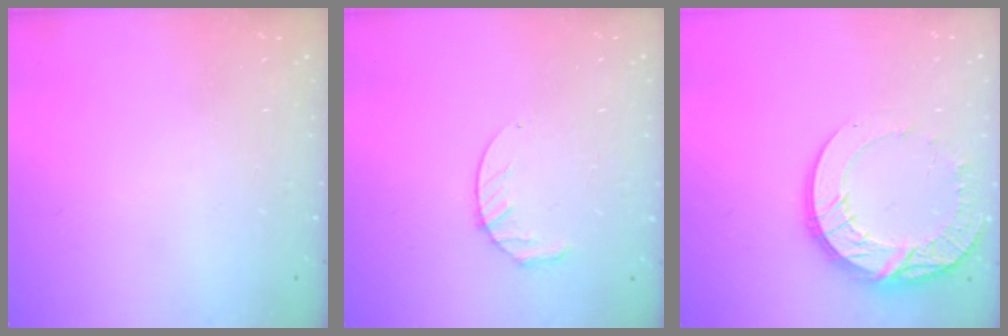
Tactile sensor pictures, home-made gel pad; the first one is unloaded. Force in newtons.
{"total": 6.8, "press": 6.8, "slide": 0.8}
{"total": 17.8, "press": 17.7, "slide": 1.5}